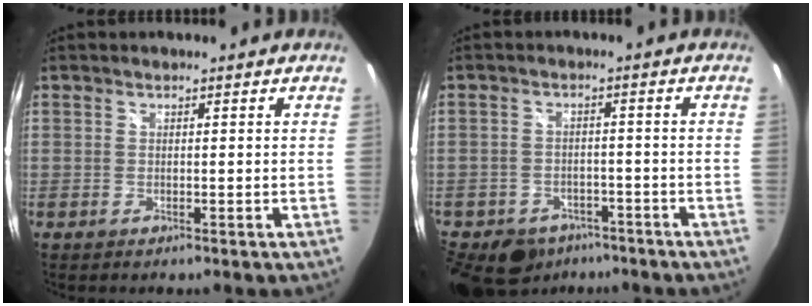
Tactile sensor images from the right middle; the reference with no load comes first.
{"total": 15.5, "force": [-9.9, 10.5, 5.7], "torque": [-0.168, 0.007, -0.130]}